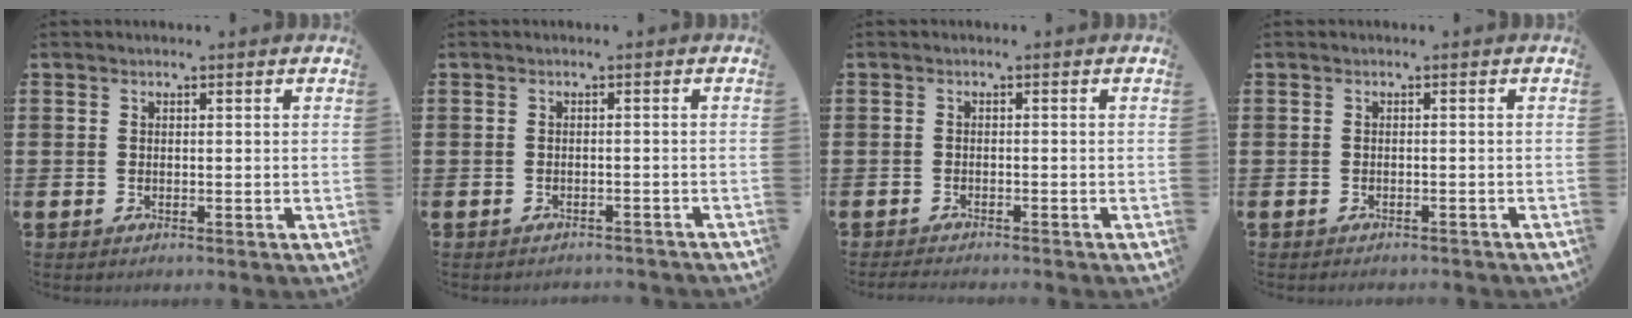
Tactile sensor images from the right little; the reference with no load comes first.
{"total": 0.5, "force": [-0.5, 0.1, 0.0], "torque": [-0.003, 0.002, -0.010]}
{"total": 1.1, "force": [-1.1, 0.0, 0.3], "torque": [-0.005, 0.000, -0.022]}
{"total": 0.0}